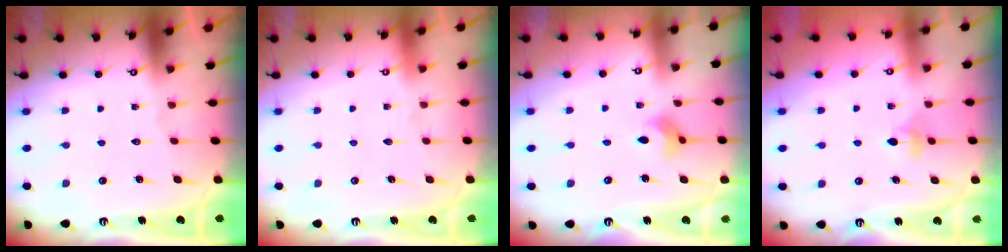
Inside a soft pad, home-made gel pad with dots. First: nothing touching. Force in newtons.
{"total": 0.0}
{"total": 3.3, "press": 3.2, "slide": 0.5}
{"total": 4.0, "press": 3.9, "slide": 0.6}